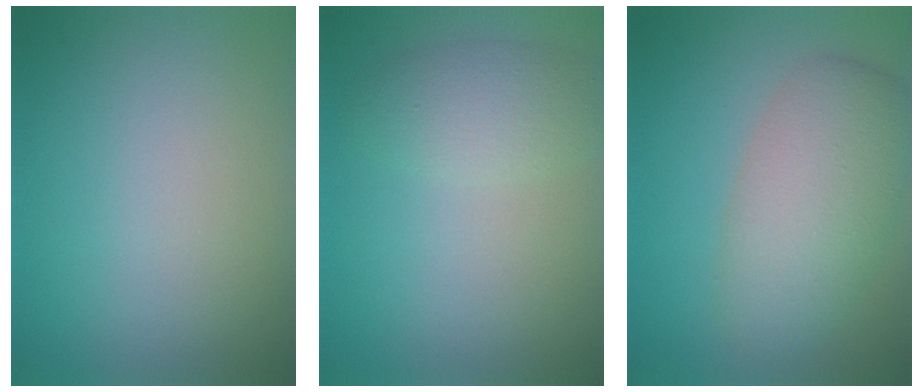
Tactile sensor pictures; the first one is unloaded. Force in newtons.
{"total": 2.9, "press": 2.9, "slide": 0.1}
{"total": 6.1, "press": 6.1, "slide": 0.4}